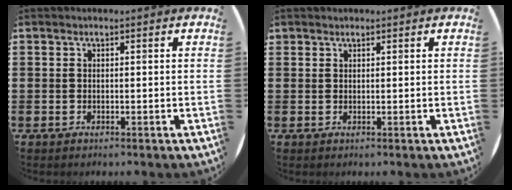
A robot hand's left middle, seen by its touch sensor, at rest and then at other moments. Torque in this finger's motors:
{"motor_torque": [-0.31, -0.14, -0.05, -0.01]}